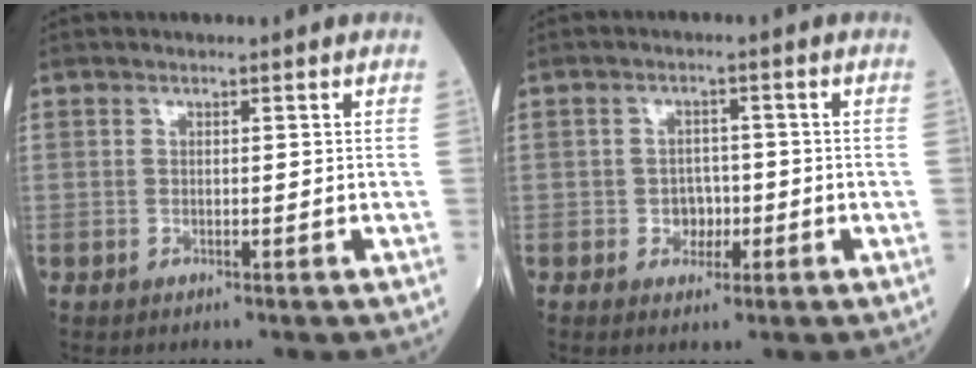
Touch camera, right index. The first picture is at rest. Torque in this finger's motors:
{"motor_torque": [-0.12, -0.09, 0.15, 0.03]}